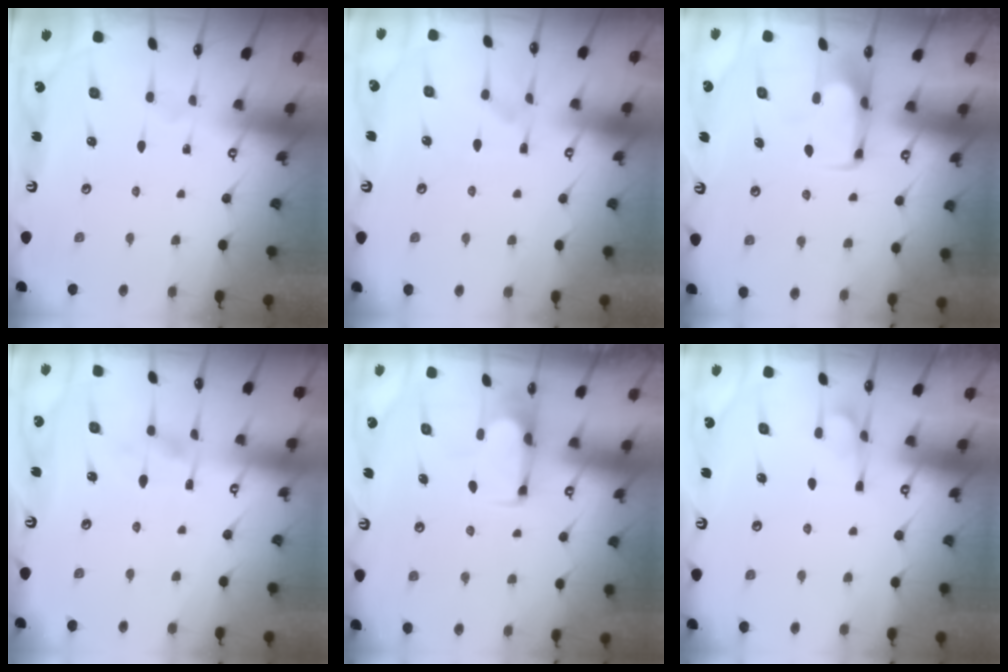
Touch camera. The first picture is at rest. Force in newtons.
{"total": 1.0, "press": 0.2, "slide": 1.0}
{"total": 2.0, "press": 1.9, "slide": 0.4}
{"total": 2.3, "press": 2.1, "slide": 1.0}
{"total": 1.7, "press": 1.5, "slide": 0.9}
{"total": 1.6, "press": 1.0, "slide": 1.2}